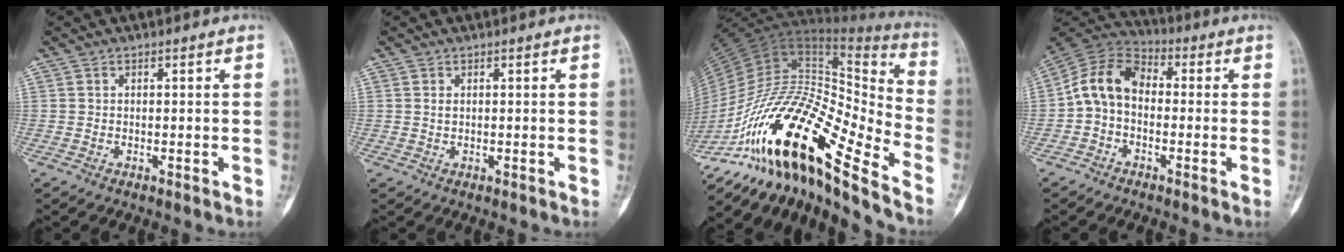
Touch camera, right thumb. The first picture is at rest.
{"total": 0.9, "force": [0.3, 0.5, 0.7], "torque": [-0.011, 0.003, 0.008]}
{"total": 31.6, "force": [-19.4, 9.0, 23.3], "torque": [-0.411, 0.068, -0.338]}
{"total": 10.3, "force": [-0.7, 7.3, 7.2], "torque": [-0.120, 0.034, -0.032]}